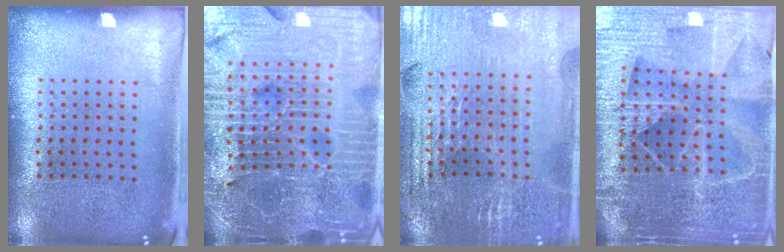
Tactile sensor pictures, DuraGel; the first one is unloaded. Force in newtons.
{"total": 5.9, "press": 5.3, "slide": 2.4}
{"total": 2.8, "press": 2.8, "slide": 0.5}
{"total": 5.2, "press": 4.7, "slide": 2.2}